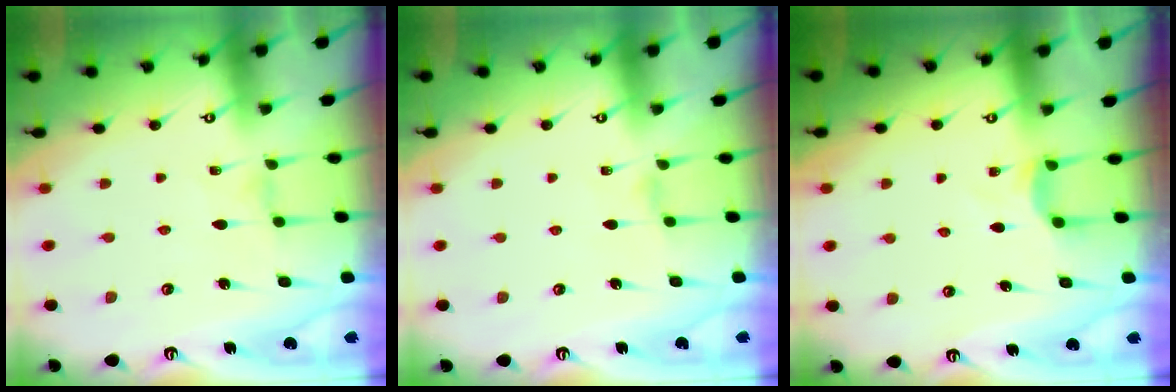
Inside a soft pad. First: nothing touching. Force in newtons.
{"total": 1.1, "press": 1.1, "slide": 0.4}
{"total": 3.1, "press": 3.1, "slide": 0.4}